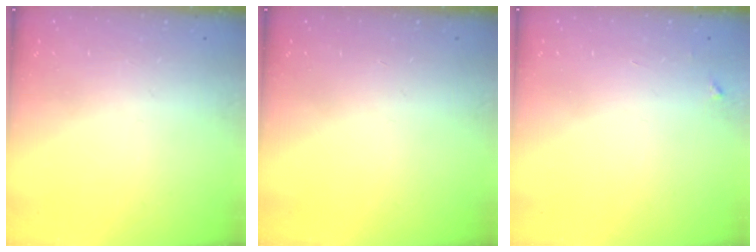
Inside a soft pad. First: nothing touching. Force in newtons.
{"total": 0.0}
{"total": 3.3, "press": 3.3, "slide": 0.4}